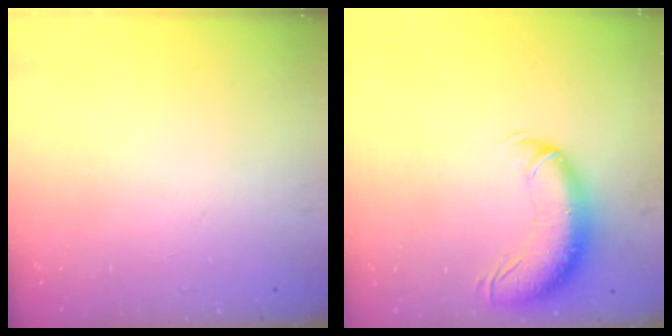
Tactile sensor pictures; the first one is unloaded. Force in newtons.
{"total": 11.9, "press": 11.6, "slide": 2.7}